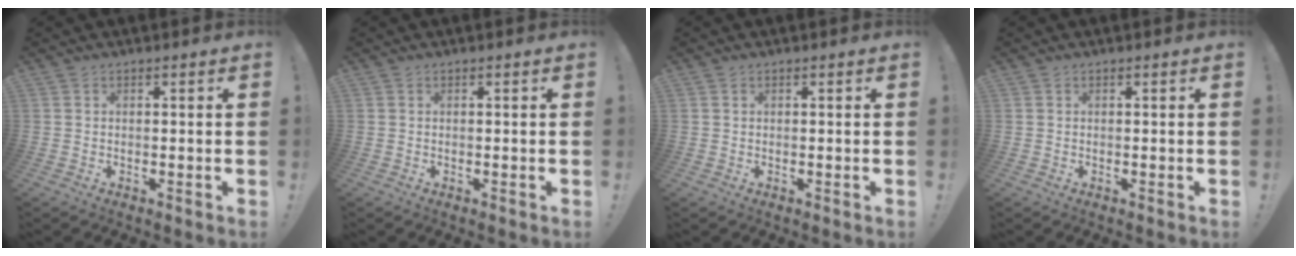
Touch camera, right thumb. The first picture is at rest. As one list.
[{"total": 0.0}, {"total": 0.0}, {"total": 0.0}]